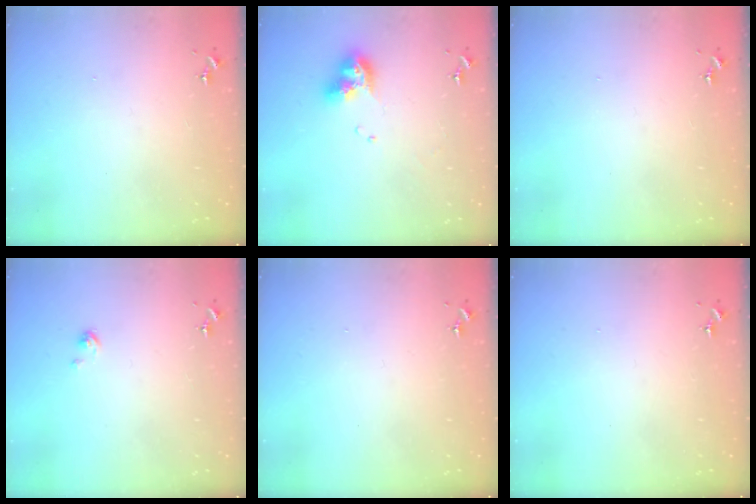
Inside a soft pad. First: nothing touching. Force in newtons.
{"total": 10.6, "press": 10.5, "slide": 1.3}
{"total": 0.0}
{"total": 2.4, "press": 2.4, "slide": 0.3}
{"total": 0.0}
{"total": 0.0}